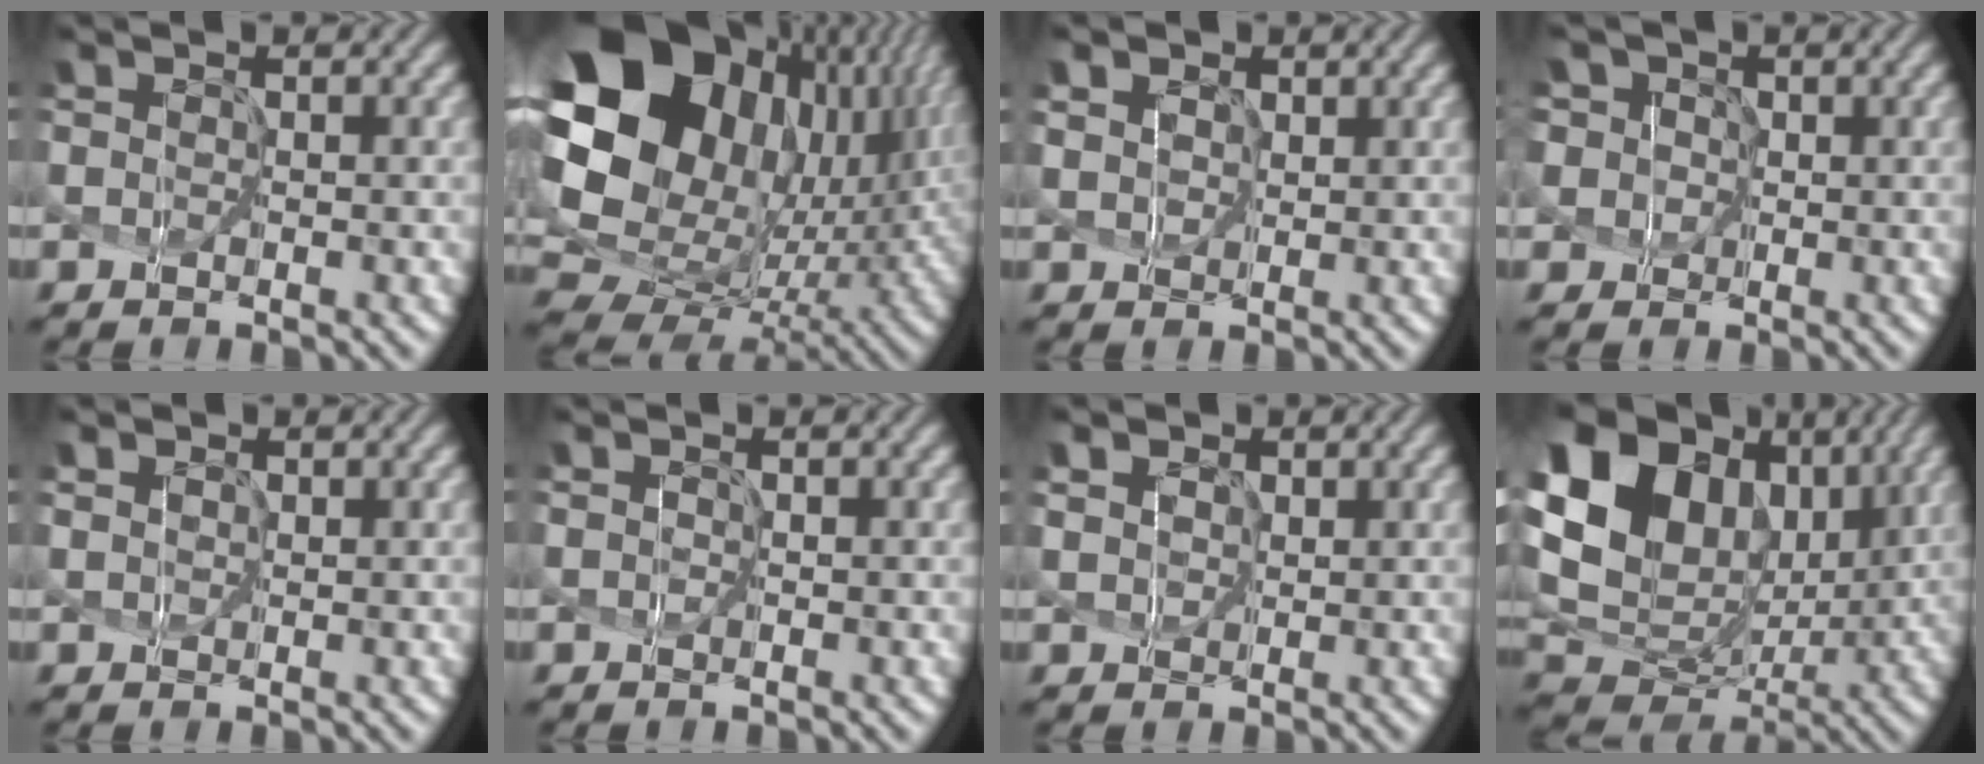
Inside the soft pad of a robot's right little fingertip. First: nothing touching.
{"total": 21.8, "force": [5.7, 16.0, 13.6], "torque": [-0.321, -0.004, 0.121]}
{"total": 6.0, "force": [3.2, 4.3, 2.9], "torque": [-0.063, 0.020, 0.032]}
{"total": 7.8, "force": [3.1, 6.3, 3.4], "torque": [-0.065, 0.041, 0.016]}
{"total": 2.7, "force": [1.4, 2.0, 1.3], "torque": [-0.014, 0.020, -0.001]}
{"total": 0.0}
{"total": 5.4, "force": [2.9, 3.8, 2.6], "torque": [-0.057, 0.019, 0.026]}
{"total": 19.4, "force": [6.0, 14.2, 11.7], "torque": [-0.267, 0.039, 0.125]}